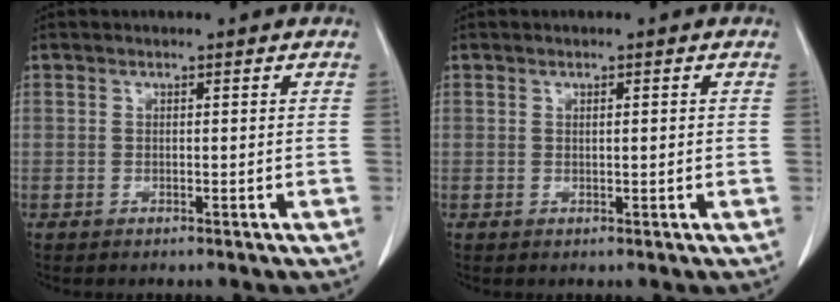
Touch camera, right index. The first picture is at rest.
{"total": 0.8, "force": [0.2, 0.2, 0.8], "torque": [-0.016, 0.001, 0.005]}